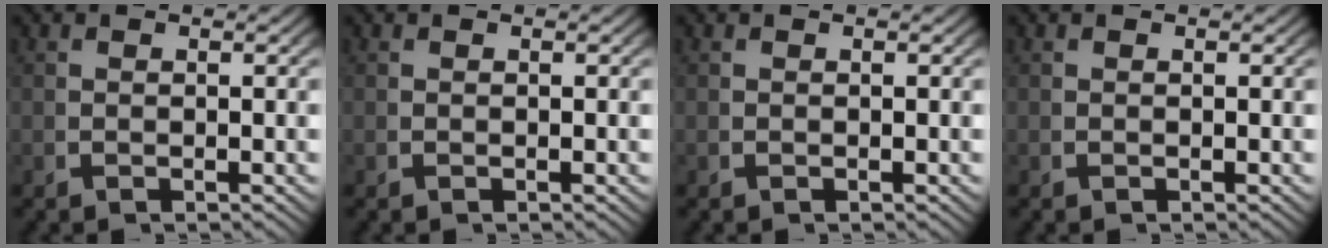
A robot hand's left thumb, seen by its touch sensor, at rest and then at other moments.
{"total": 0.0}
{"total": 0.0}
{"total": 0.0}